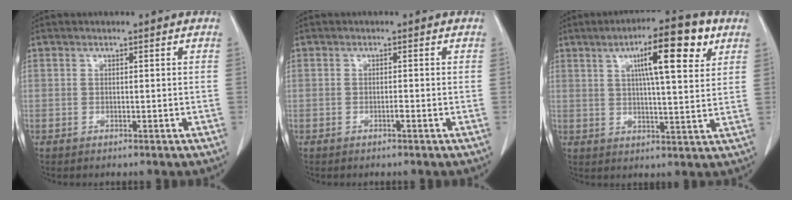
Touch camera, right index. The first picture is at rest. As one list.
[{"total": 0.6, "force": [-0.4, 0.0, 0.4], "torque": [-0.010, 0.000, -0.007]}, {"total": 11.9, "force": [5.3, 1.6, 10.5], "torque": [-0.165, 0.013, 0.076]}]